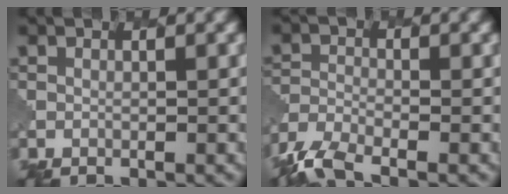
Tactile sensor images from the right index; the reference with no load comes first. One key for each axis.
{"total": 5.0, "fx": -3.9, "fy": 1.5, "fz": 2.6, "tx": -0.058, "ty": -0.013, "tz": -0.087}